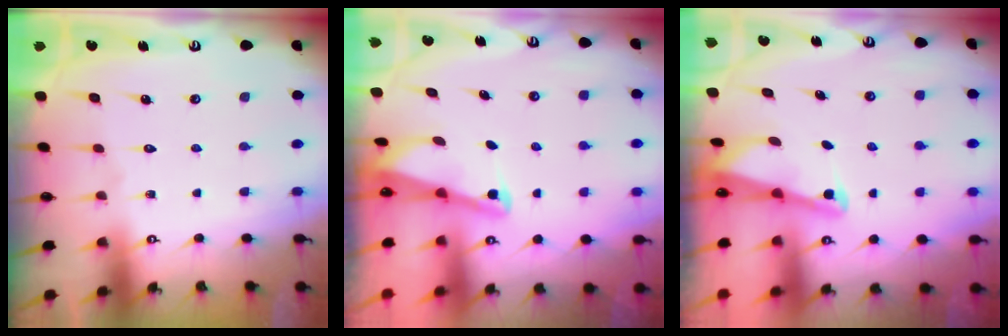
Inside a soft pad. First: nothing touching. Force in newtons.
{"total": 2.2, "press": 2.1, "slide": 0.4}
{"total": 2.2, "press": 2.2, "slide": 0.3}